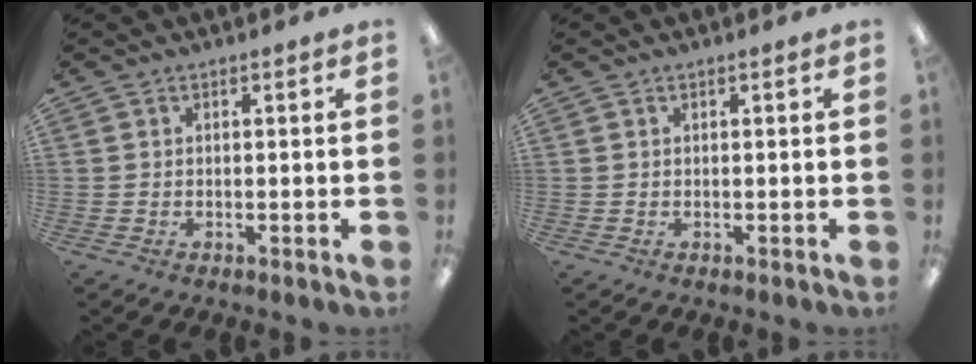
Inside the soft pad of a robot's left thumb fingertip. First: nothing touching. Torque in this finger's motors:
{"motor_torque": [-0.25, -0.25, 0.07, -0.07, 0.00]}